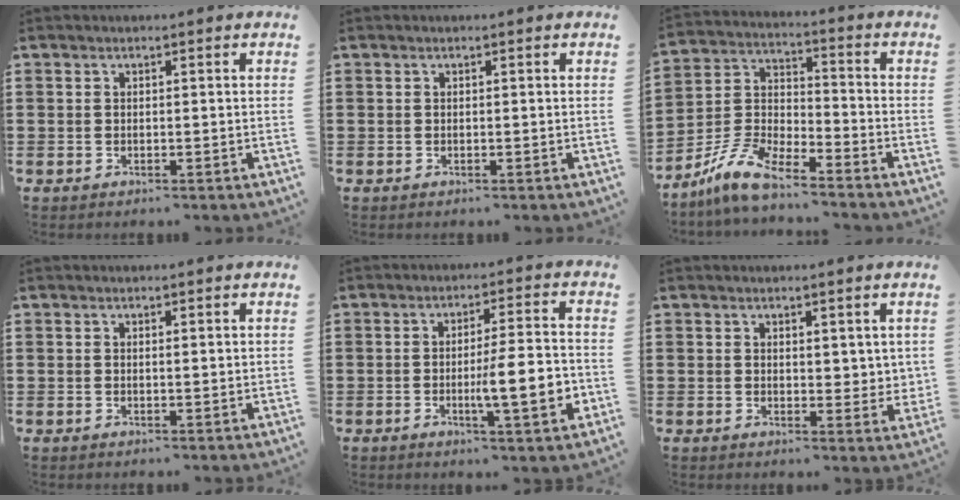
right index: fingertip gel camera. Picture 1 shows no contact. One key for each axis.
{"total": 0.0}
{"total": 8.3, "fx": -6.9, "fy": 2.0, "fz": 4.3, "tx": -0.124, "ty": -0.001, "tz": -0.143}
{"total": 0.6, "fx": 0.3, "fy": 0.1, "fz": 0.5, "tx": -0.011, "ty": 0.001, "tz": 0.006}
{"total": 9.4, "fx": -1.9, "fy": 1.6, "fz": 9.1, "tx": -0.131, "ty": -0.009, "tz": -0.032}
{"total": 3.6, "fx": 2.8, "fy": 2.1, "fz": 1.0, "tx": -0.013, "ty": -0.005, "tz": 0.050}